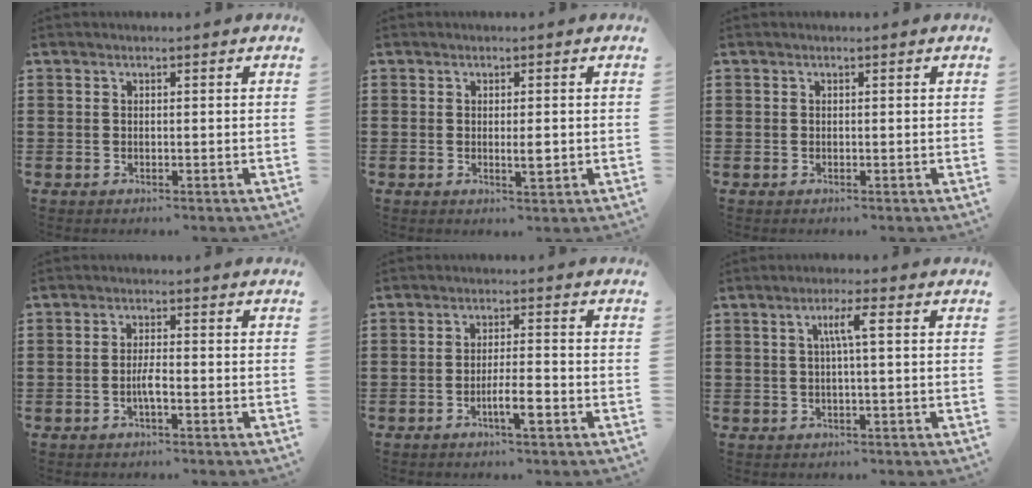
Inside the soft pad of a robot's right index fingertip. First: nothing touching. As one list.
[{"total": 2.6, "force": [-0.3, 0.6, 2.5], "torque": [-0.043, -0.002, -0.005]}, {"total": 0.0}, {"total": 2.6, "force": [-1.1, 0.6, 2.3], "torque": [-0.049, -0.001, -0.022]}, {"total": 4.5, "force": [-2.2, 0.6, 3.9], "torque": [-0.071, -0.003, -0.041]}, {"total": 3.8, "force": [0.6, 0.1, 3.8], "torque": [-0.073, 0.003, 0.005]}]